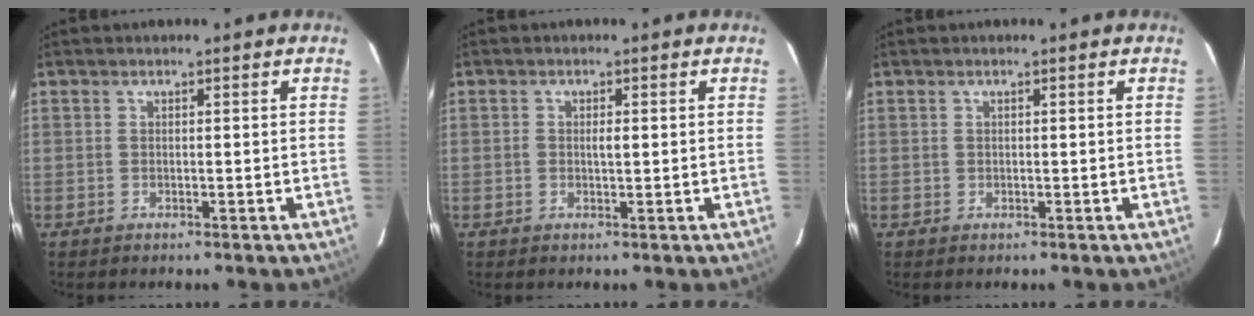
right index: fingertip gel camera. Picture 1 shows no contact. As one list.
[{"total": 1.4, "force": [0.1, 0.5, 1.3], "torque": [-0.026, 0.001, 0.001]}, {"total": 0.0}]